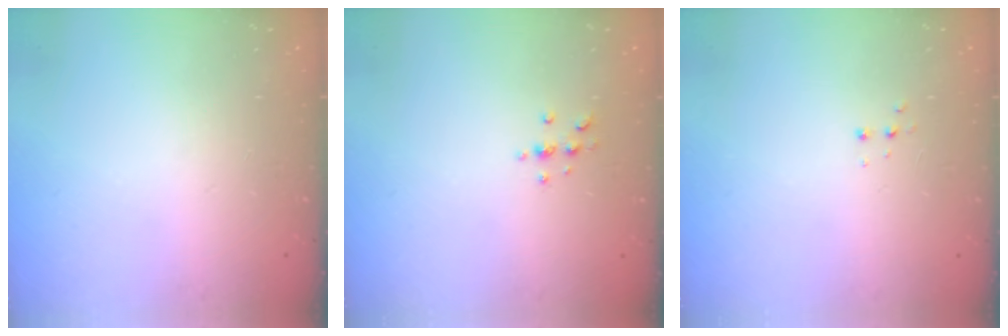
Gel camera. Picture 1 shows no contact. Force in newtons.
{"total": 2.9, "press": 2.9, "slide": 0.4}
{"total": 2.7, "press": 2.7, "slide": 0.5}